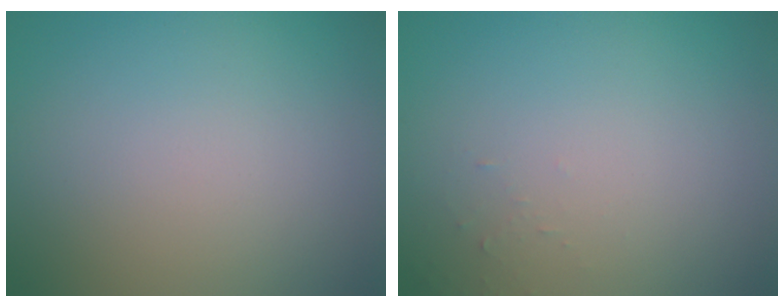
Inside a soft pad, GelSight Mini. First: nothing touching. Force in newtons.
{"total": 0.6, "press": 0.6, "slide": 0.1}